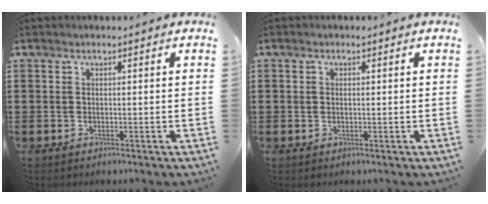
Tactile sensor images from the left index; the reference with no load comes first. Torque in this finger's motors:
{"motor_torque": [0.59, 0.65, -0.01, -0.01]}